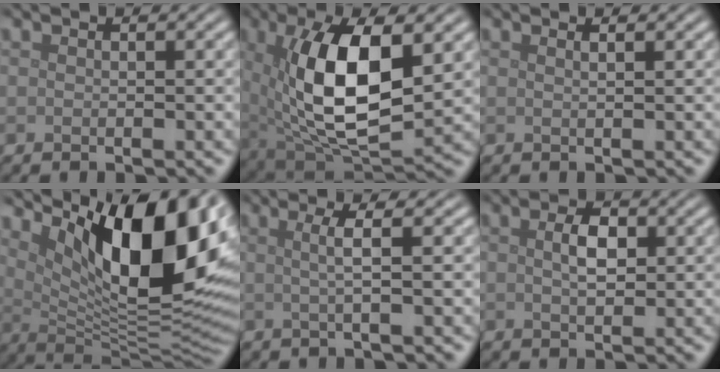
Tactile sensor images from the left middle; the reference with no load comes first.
{"total": 11.8, "force": [2.1, 5.4, 10.3], "torque": [-0.178, -0.008, 0.038]}
{"total": 1.3, "force": [0.7, 0.5, 0.9], "torque": [0.000, -0.002, -0.002]}
{"total": 15.2, "force": [5.3, 5.7, 13.0], "torque": [-0.172, -0.010, 0.087]}
{"total": 2.4, "force": [0.4, 0.5, 2.3], "torque": [-0.042, 0.005, 0.000]}
{"total": 2.5, "force": [0.5, 1.3, 2.1], "torque": [-0.042, 0.001, 0.008]}